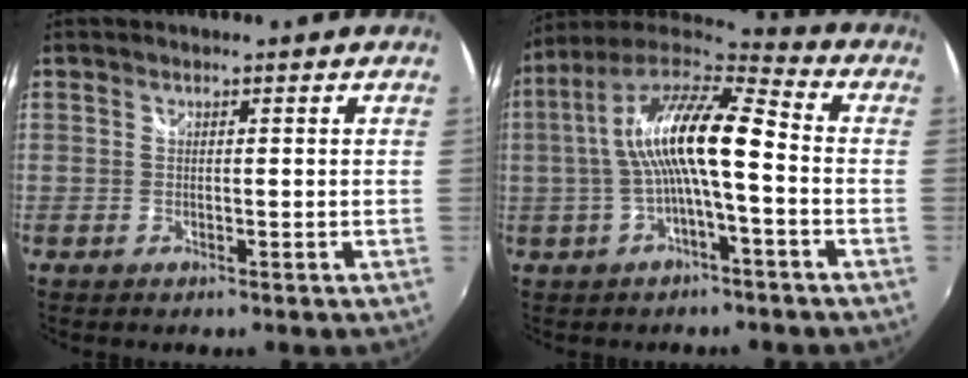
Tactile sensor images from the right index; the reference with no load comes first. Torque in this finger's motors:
{"motor_torque": [1.34, -0.80, 1.05, 0.21]}